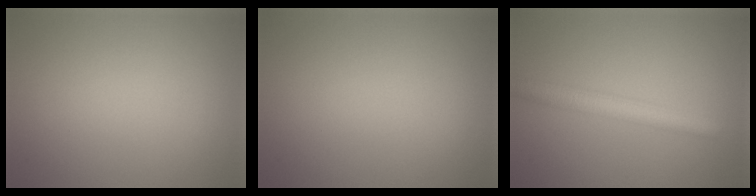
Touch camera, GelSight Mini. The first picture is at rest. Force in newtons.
{"total": 0.0}
{"total": 3.5, "press": 3.5, "slide": 0.1}